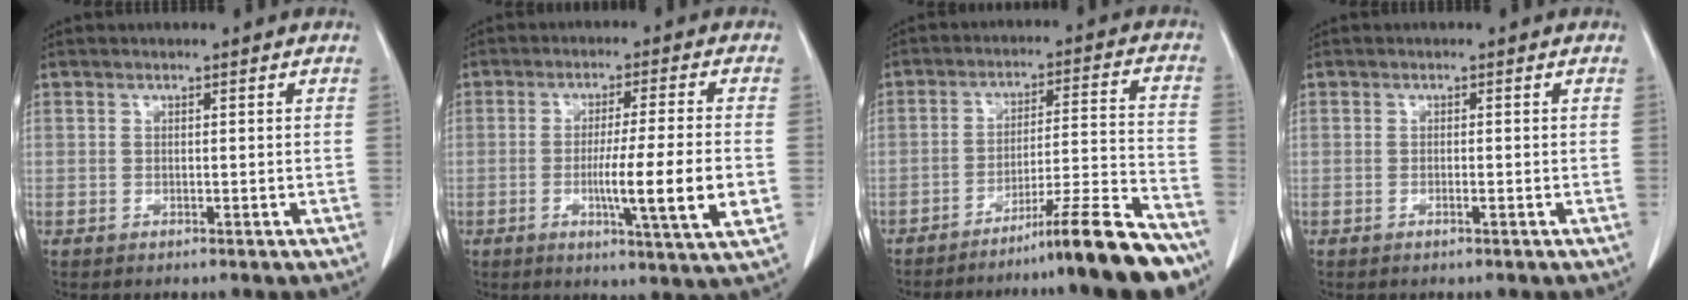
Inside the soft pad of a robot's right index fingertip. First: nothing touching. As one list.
[{"total": 11.5, "force": [-2.2, -0.7, 11.3], "torque": [-0.180, -0.021, -0.042]}, {"total": 15.0, "force": [-12.1, -0.8, 8.9], "torque": [-0.107, 0.020, -0.187]}, {"total": 0.8, "force": [-0.3, 0.0, 0.7], "torque": [-0.016, 0.000, -0.005]}]